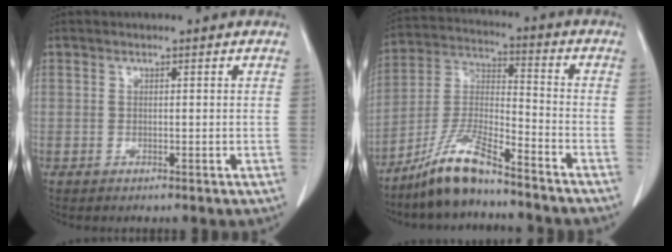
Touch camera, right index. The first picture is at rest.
{"total": 11.4, "force": [-9.0, 1.4, 6.9], "torque": [-0.148, -0.008, -0.173]}